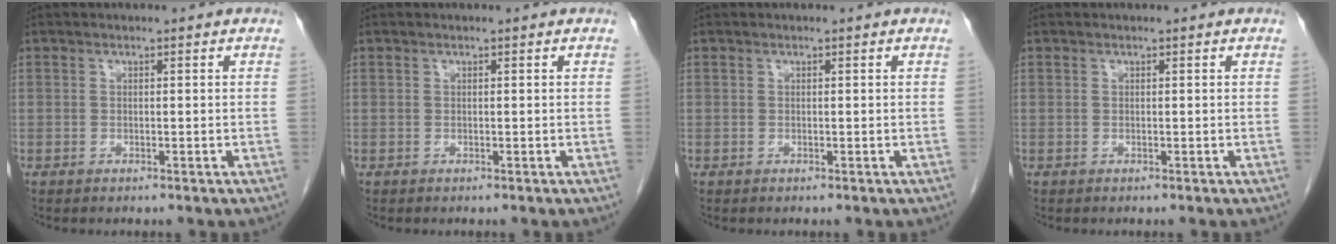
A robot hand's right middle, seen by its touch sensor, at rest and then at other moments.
{"total": 0.0}
{"total": 0.0}
{"total": 0.0}